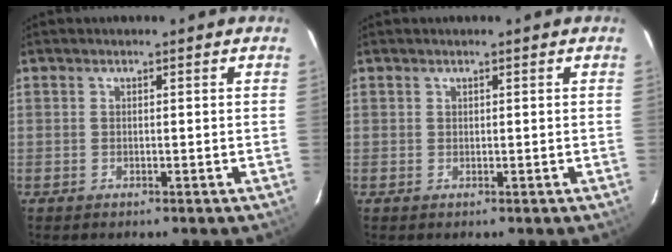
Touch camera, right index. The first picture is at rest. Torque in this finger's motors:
{"motor_torque": [0.07, 0.04, -0.01, 0.01]}